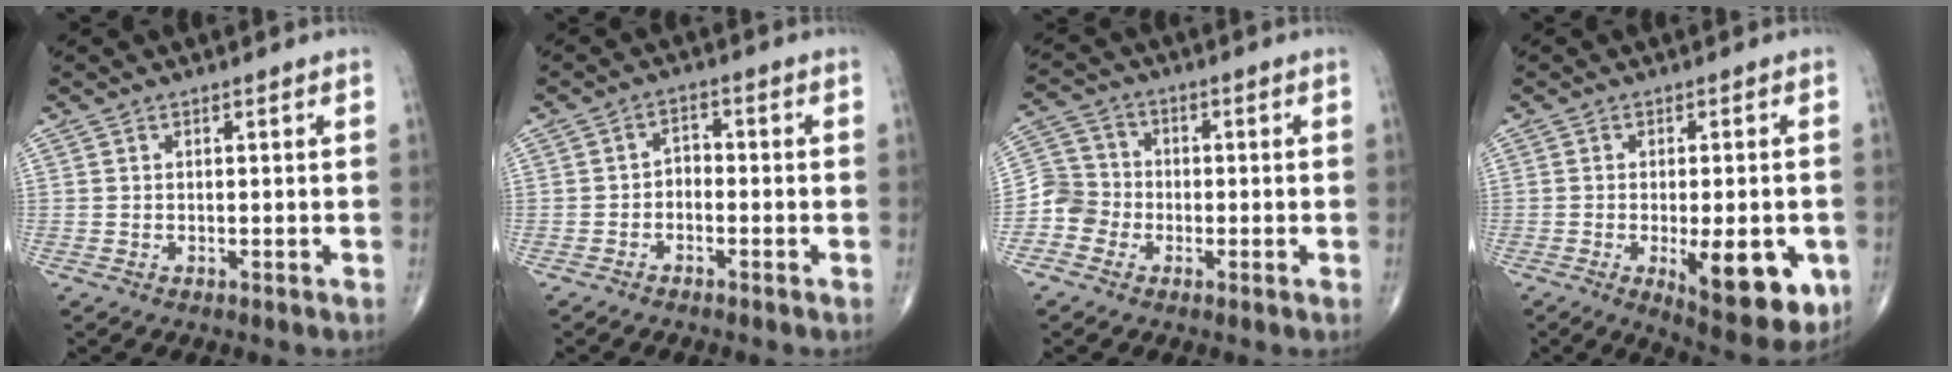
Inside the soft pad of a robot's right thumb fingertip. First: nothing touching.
{"total": 2.5, "force": [-1.3, 1.6, 1.4], "torque": [-0.012, 0.022, -0.029]}
{"total": 6.0, "force": [-2.5, 5.4, 0.9], "torque": [0.003, 0.020, -0.061]}
{"total": 14.3, "force": [-4.1, 5.2, 12.7], "torque": [-0.145, -0.015, -0.041]}